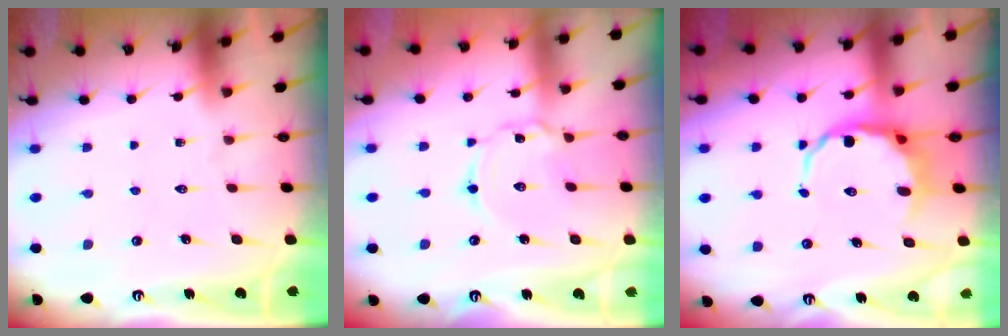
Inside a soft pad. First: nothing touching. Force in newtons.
{"total": 3.1, "press": 3.1, "slide": 0.4}
{"total": 10.1, "press": 9.8, "slide": 2.5}